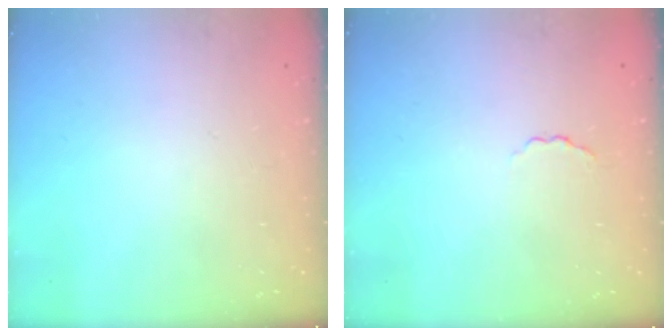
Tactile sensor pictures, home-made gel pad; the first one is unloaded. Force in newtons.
{"total": 1.7, "press": 1.6, "slide": 0.5}